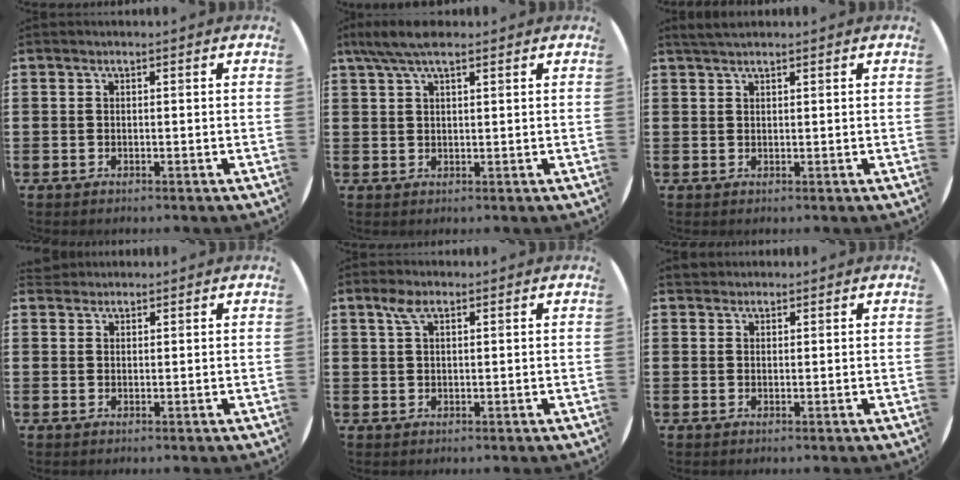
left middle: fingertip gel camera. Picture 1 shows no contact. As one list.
[{"total": 4.2, "force": [3.0, 1.1, 2.8], "torque": [-0.059, 0.006, 0.053]}, {"total": 1.5, "force": [1.4, 0.2, 0.6], "torque": [-0.012, 0.004, 0.025]}, {"total": 1.3, "force": [1.2, 0.4, -0.1], "torque": [0.001, 0.005, 0.023]}, {"total": 2.6, "force": [1.5, 1.0, 1.9], "torque": [-0.042, 0.008, 0.025]}, {"total": 1.1, "force": [1.0, 0.3, -0.2], "torque": [0.002, 0.003, 0.020]}]